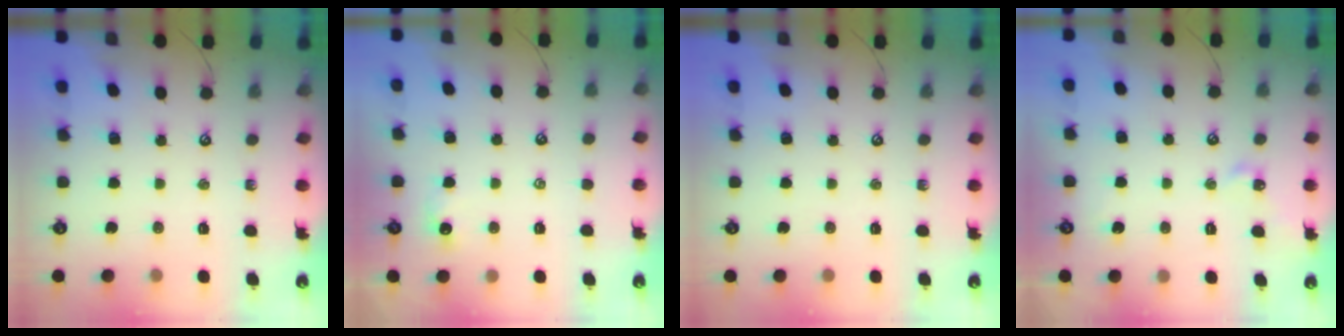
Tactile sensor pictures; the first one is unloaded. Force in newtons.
{"total": 0.8, "press": 0.7, "slide": 0.5}
{"total": 0.0}
{"total": 1.9, "press": 1.9, "slide": 0.1}